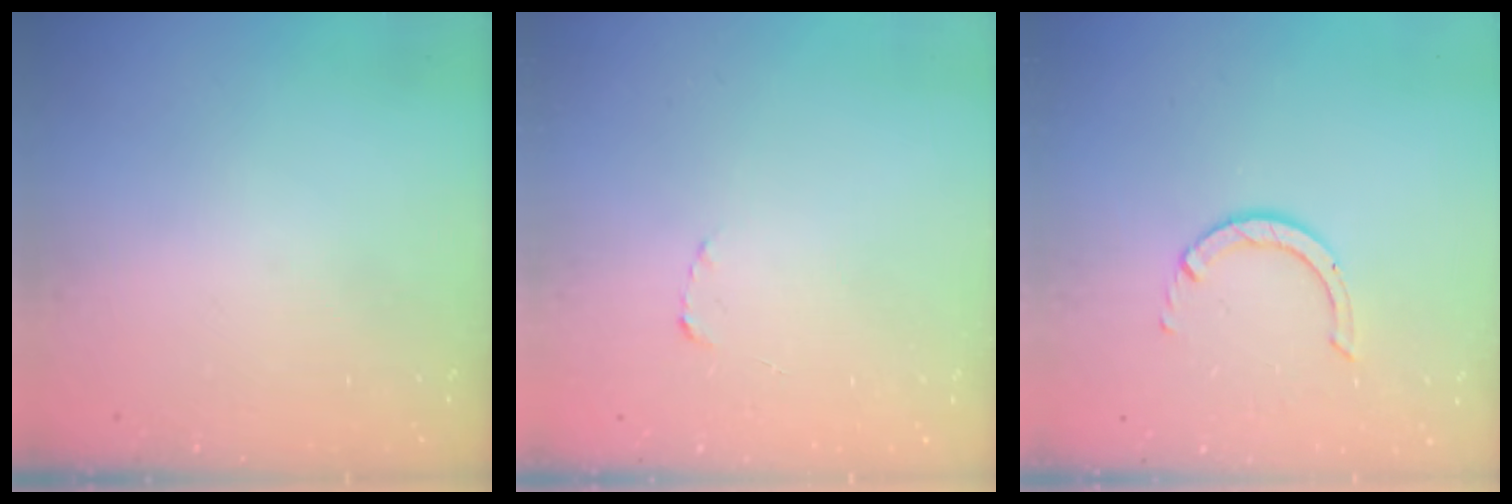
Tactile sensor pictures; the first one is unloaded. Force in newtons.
{"total": 1.8, "press": 1.7, "slide": 0.3}
{"total": 3.5, "press": 3.5, "slide": 0.6}